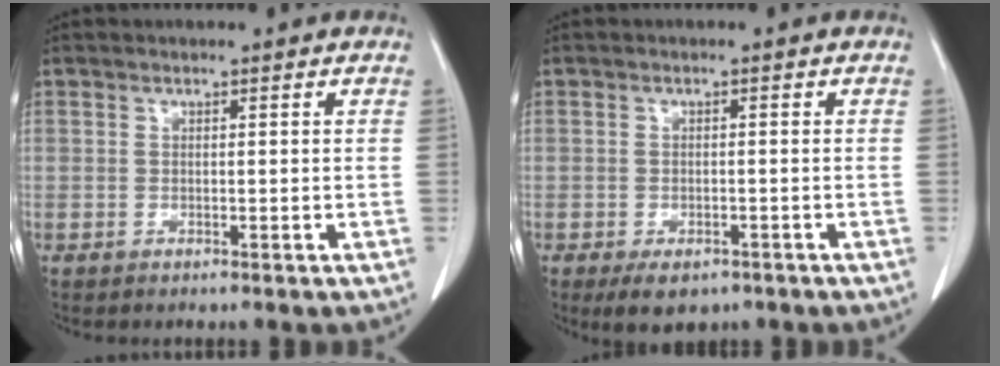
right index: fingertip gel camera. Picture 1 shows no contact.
{"total": 4.6, "force": [-3.0, 2.6, 2.4], "torque": [-0.034, -0.005, -0.038]}